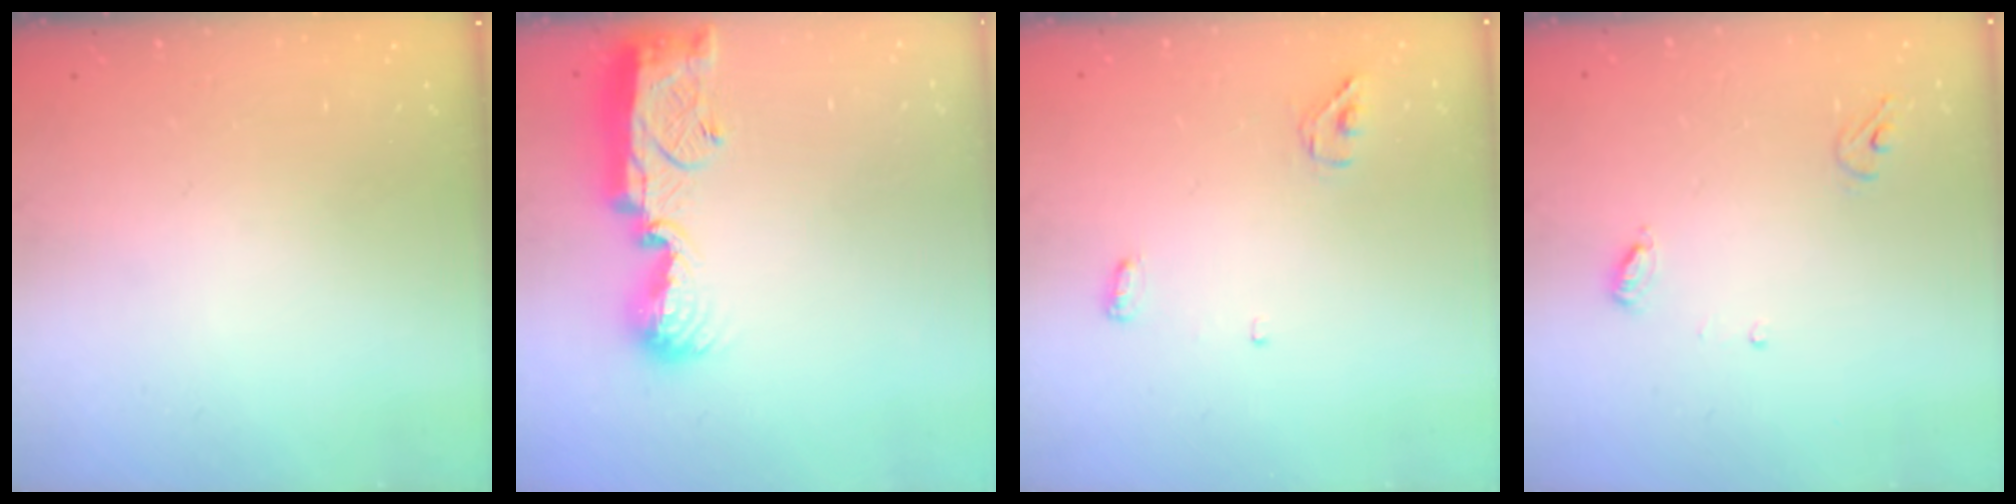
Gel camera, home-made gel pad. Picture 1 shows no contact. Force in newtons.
{"total": 12.8, "press": 12.7, "slide": 1.1}
{"total": 4.4, "press": 4.3, "slide": 0.9}
{"total": 5.0, "press": 5.0, "slide": 0.4}